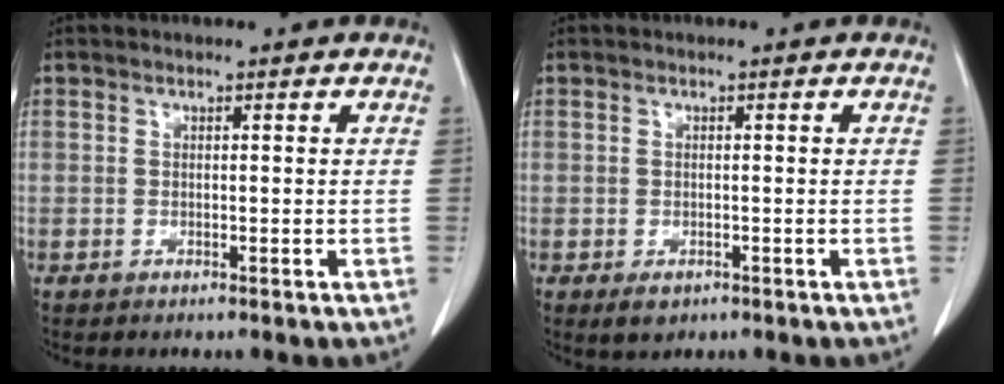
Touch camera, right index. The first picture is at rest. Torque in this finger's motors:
{"motor_torque": [-0.14, -0.09, -0.13, -0.04]}